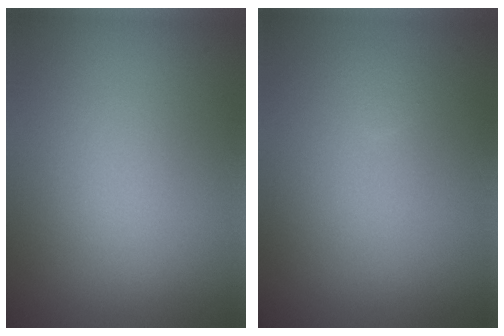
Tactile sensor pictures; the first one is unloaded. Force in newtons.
{"total": 0.6, "press": 0.6, "slide": 0.1}